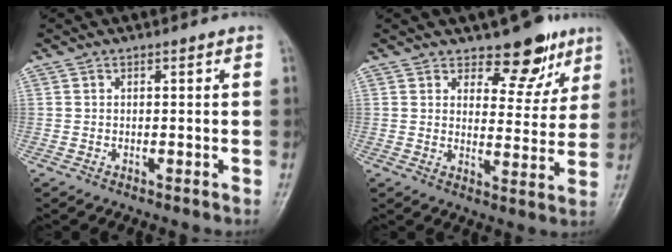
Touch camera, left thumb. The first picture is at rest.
{"total": 9.0, "force": [6.4, 4.8, 4.1], "torque": [-0.010, -0.039, 0.091]}